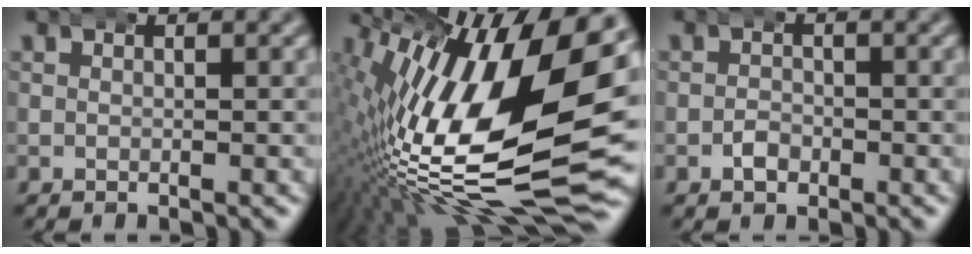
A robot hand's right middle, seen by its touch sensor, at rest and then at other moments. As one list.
[{"total": 20.1, "force": [-1.0, 9.1, 17.9], "torque": [-0.292, -0.019, 0.006]}, {"total": 0.8, "force": [-0.5, 0.6, 0.1], "torque": [-0.003, 0.001, -0.014]}]